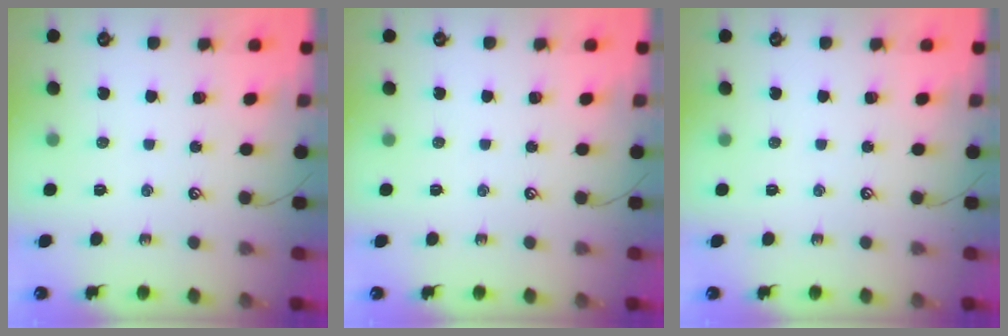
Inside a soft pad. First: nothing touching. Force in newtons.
{"total": 0.0}
{"total": 0.0}